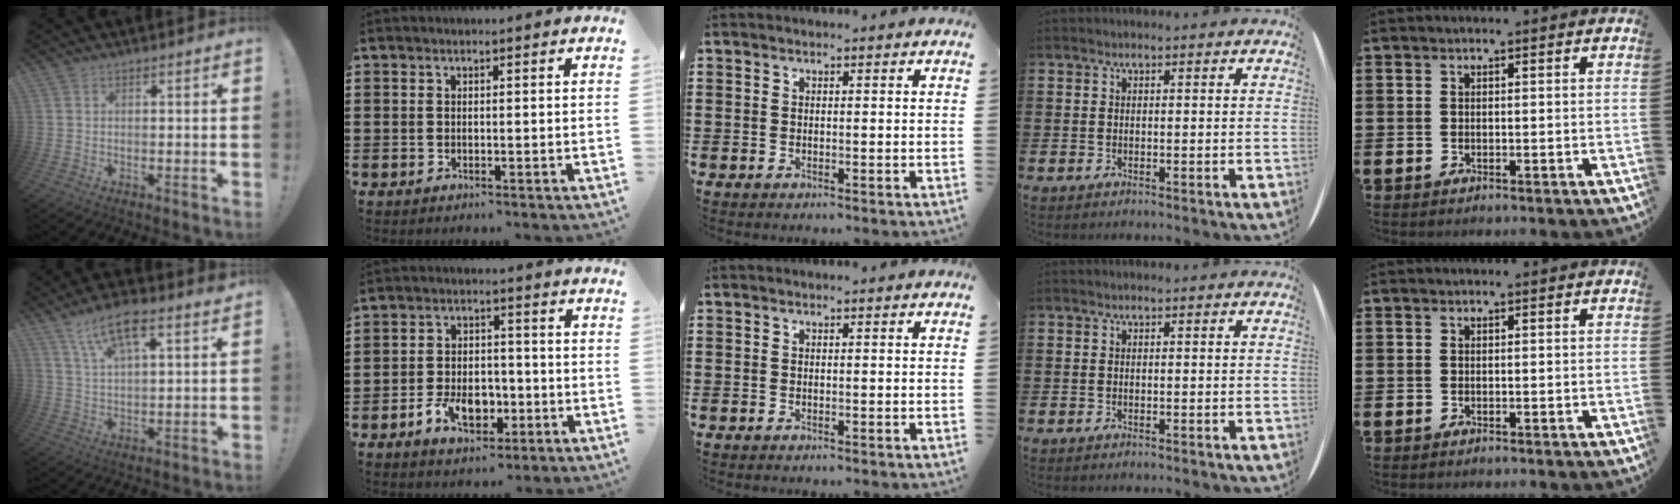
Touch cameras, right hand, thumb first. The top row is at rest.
{"thumb": {"total": 11.3, "force": [7.6, 3.5, 7.7], "torque": [-0.137, -0.029, 0.134]}, "index": {"total": 6.8, "force": [-2.8, 4.4, 4.4], "torque": [-0.079, 0.007, -0.052]}}